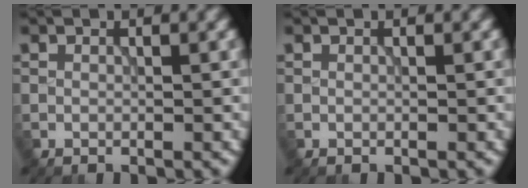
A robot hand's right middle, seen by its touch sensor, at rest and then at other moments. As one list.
[{"total": 0.0}]